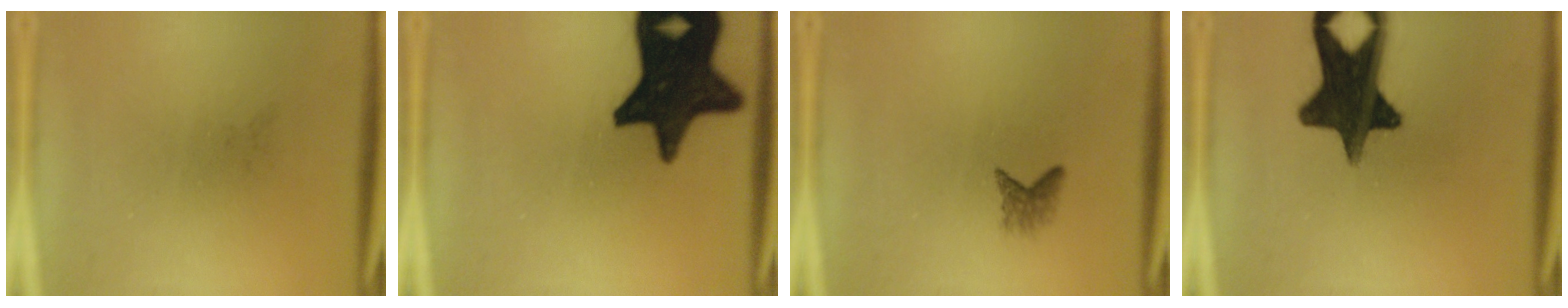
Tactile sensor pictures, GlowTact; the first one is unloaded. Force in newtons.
{"total": 18.5}
{"total": 1.6}
{"total": 15.7}